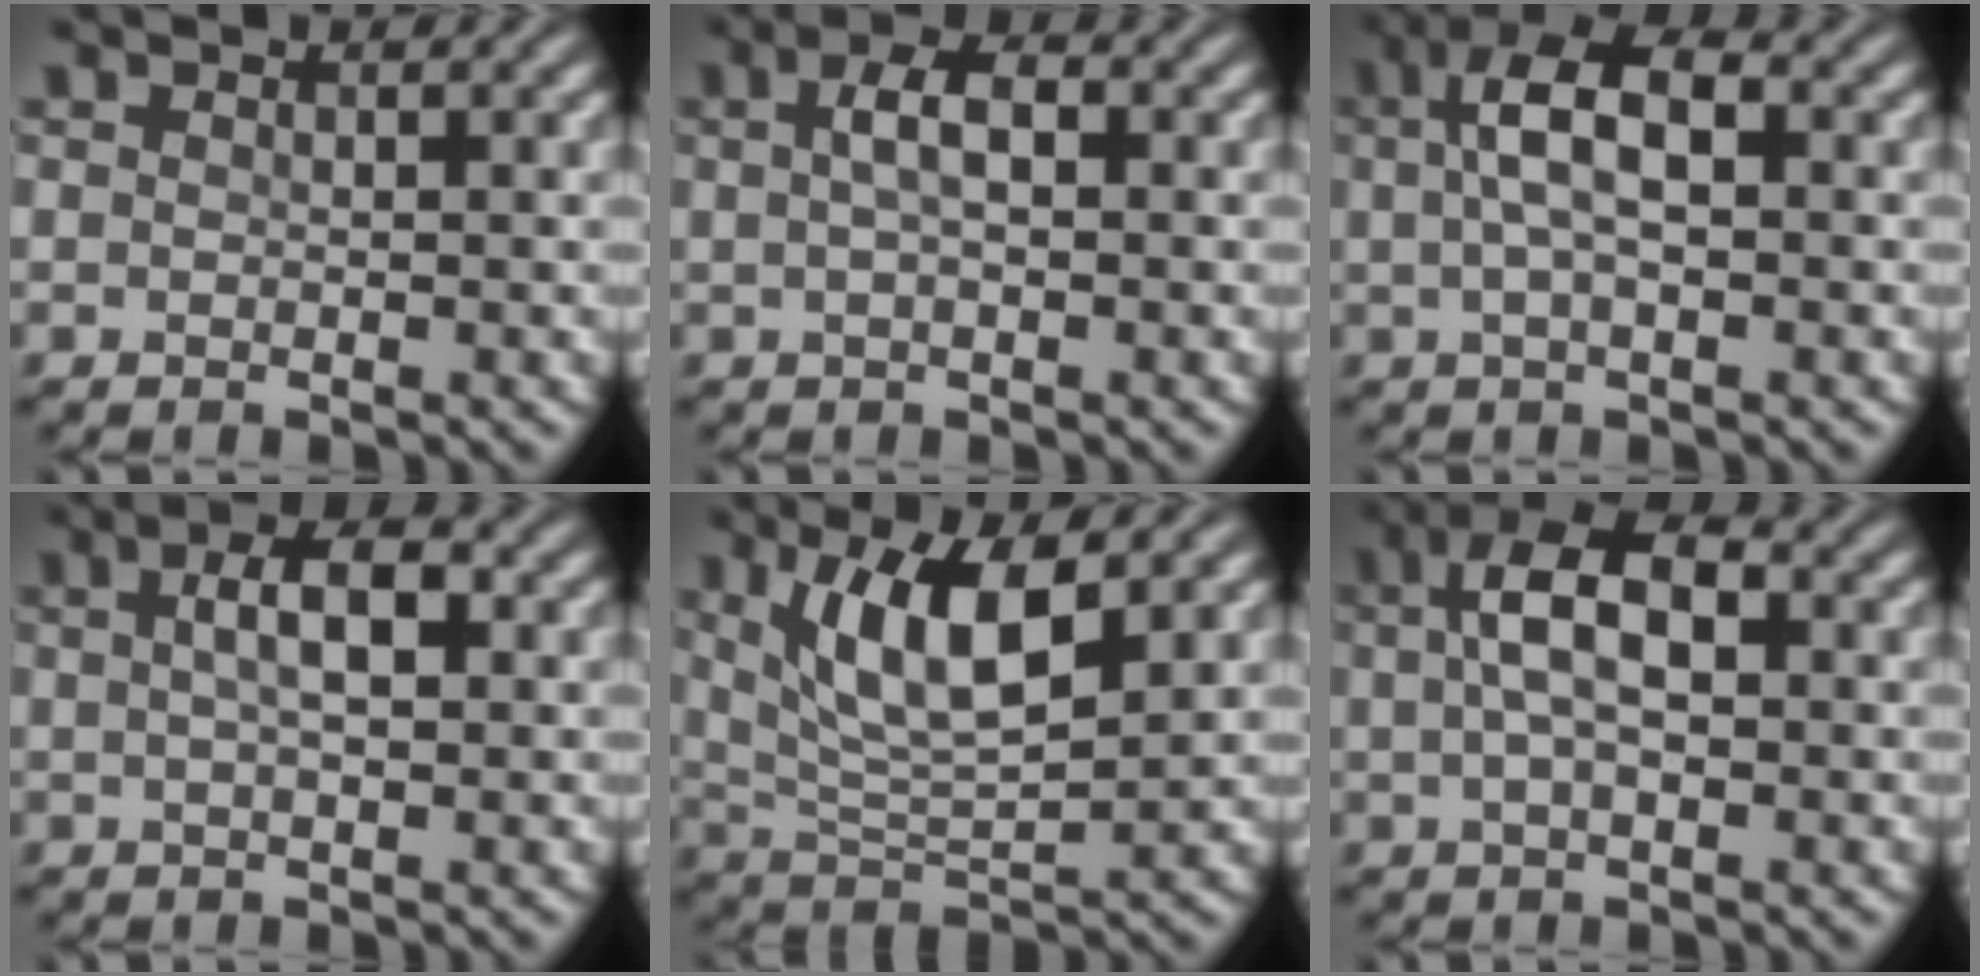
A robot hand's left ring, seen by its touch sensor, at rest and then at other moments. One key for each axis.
{"total": 2.9, "fx": 0.4, "fy": 1.3, "fz": 2.6, "tx": -0.049, "ty": 0.006, "tz": 0.003}
{"total": 5.6, "fx": 0.9, "fy": 2.6, "fz": 4.9, "tx": -0.092, "ty": 0.016, "tz": 0.009}
{"total": 3.8, "fx": 0.7, "fy": 1.5, "fz": 3.4, "tx": -0.062, "ty": 0.008, "tz": 0.009}
{"total": 6.9, "fx": 2.6, "fy": 2.3, "fz": 5.9, "tx": -0.115, "ty": -0.006, "tz": 0.051}
{"total": 6.2, "fx": 1.0, "fy": 3.2, "fz": 5.3, "tx": -0.096, "ty": 0.020, "tz": 0.008}